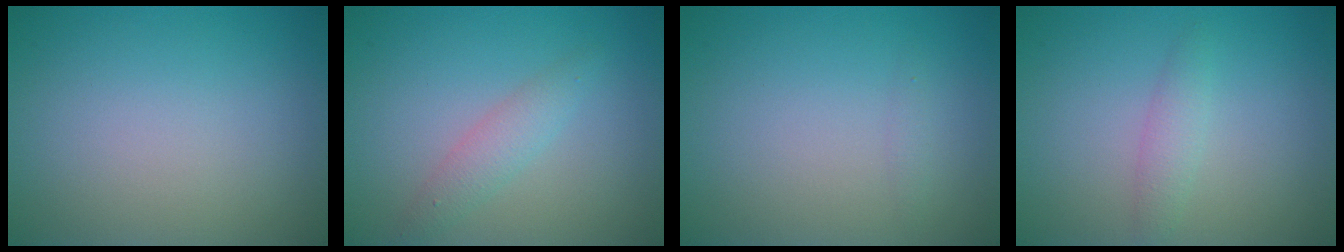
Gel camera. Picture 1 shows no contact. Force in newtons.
{"total": 2.0, "press": 2.0, "slide": 0.0}
{"total": 0.6, "press": 0.6, "slide": 0.1}
{"total": 1.5, "press": 1.5, "slide": 0.0}